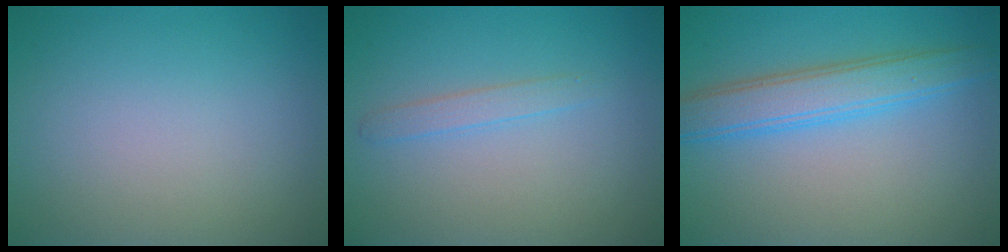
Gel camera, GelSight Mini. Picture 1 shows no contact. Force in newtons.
{"total": 1.3, "press": 1.3, "slide": 0.1}
{"total": 4.4, "press": 4.4, "slide": 0.1}